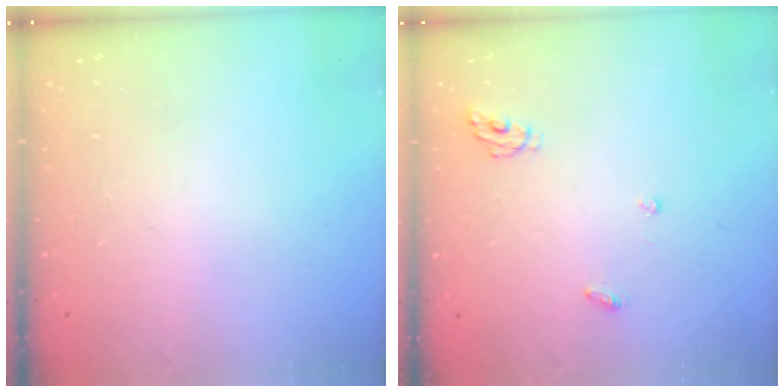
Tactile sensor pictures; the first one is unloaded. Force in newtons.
{"total": 4.9, "press": 4.9, "slide": 0.4}